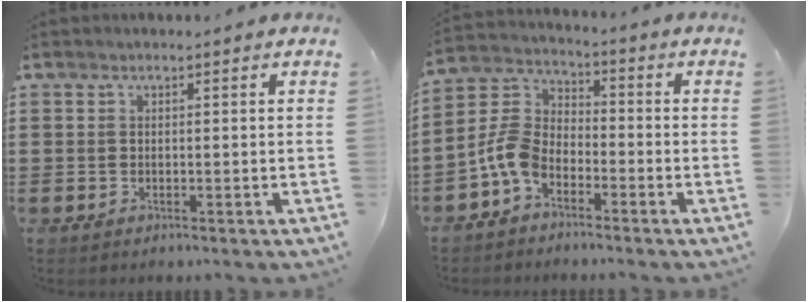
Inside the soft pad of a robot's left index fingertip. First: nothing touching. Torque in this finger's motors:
{"motor_torque": [0.41, 0.24, 0.30, 0.11]}